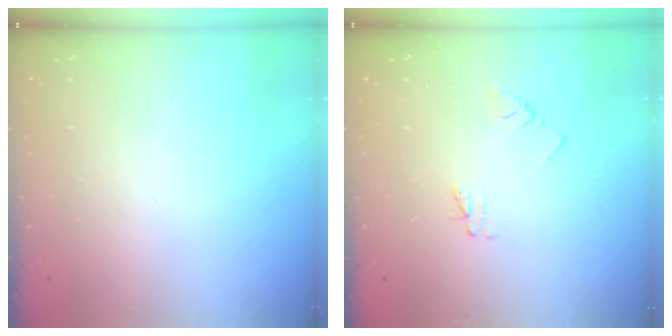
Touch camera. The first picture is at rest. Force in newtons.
{"total": 2.8, "press": 2.8, "slide": 0.3}